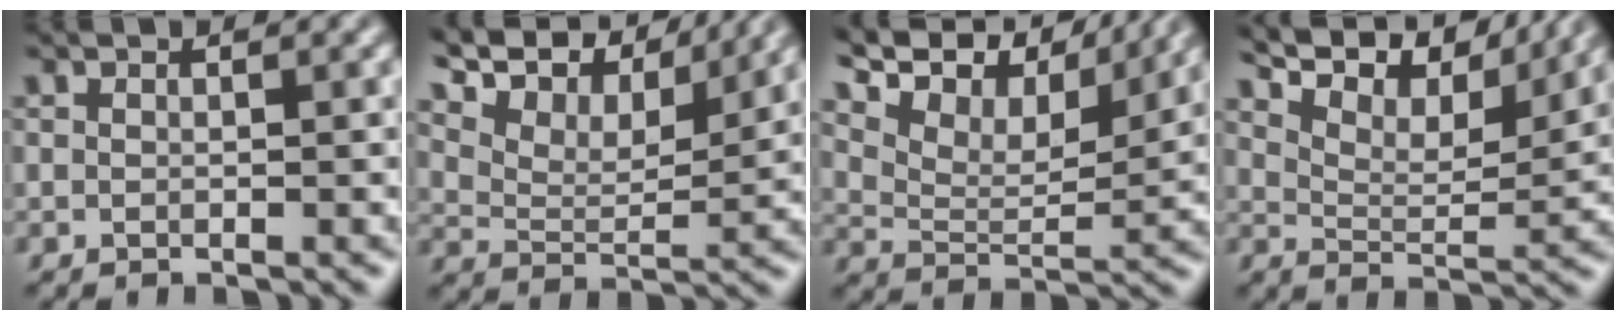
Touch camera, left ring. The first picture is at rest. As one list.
[{"total": 10.3, "force": [8.1, 3.3, 5.4], "torque": [-0.138, 0.032, 0.118]}, {"total": 11.1, "force": [8.1, 4.1, 6.4], "torque": [-0.158, 0.036, 0.123]}, {"total": 9.9, "force": [7.9, 2.8, 5.3], "torque": [-0.122, 0.023, 0.114]}]